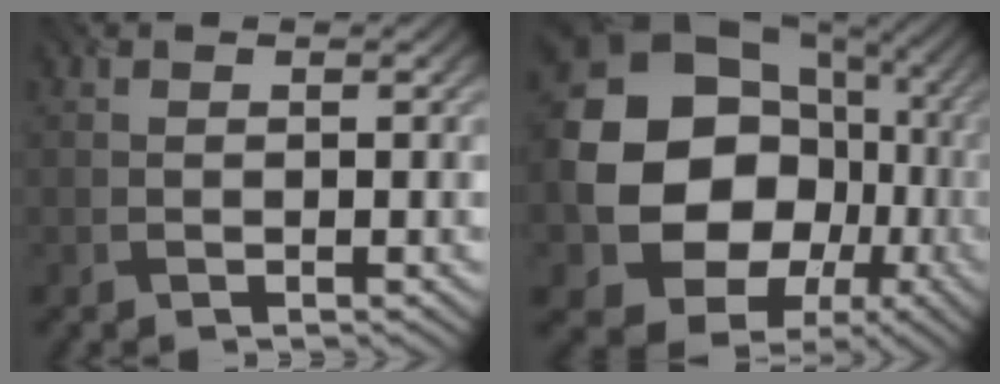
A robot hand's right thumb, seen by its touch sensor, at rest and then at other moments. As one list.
[{"total": 19.7, "force": [-1.5, 17.3, 9.4], "torque": [-0.205, -0.032, -0.028]}]